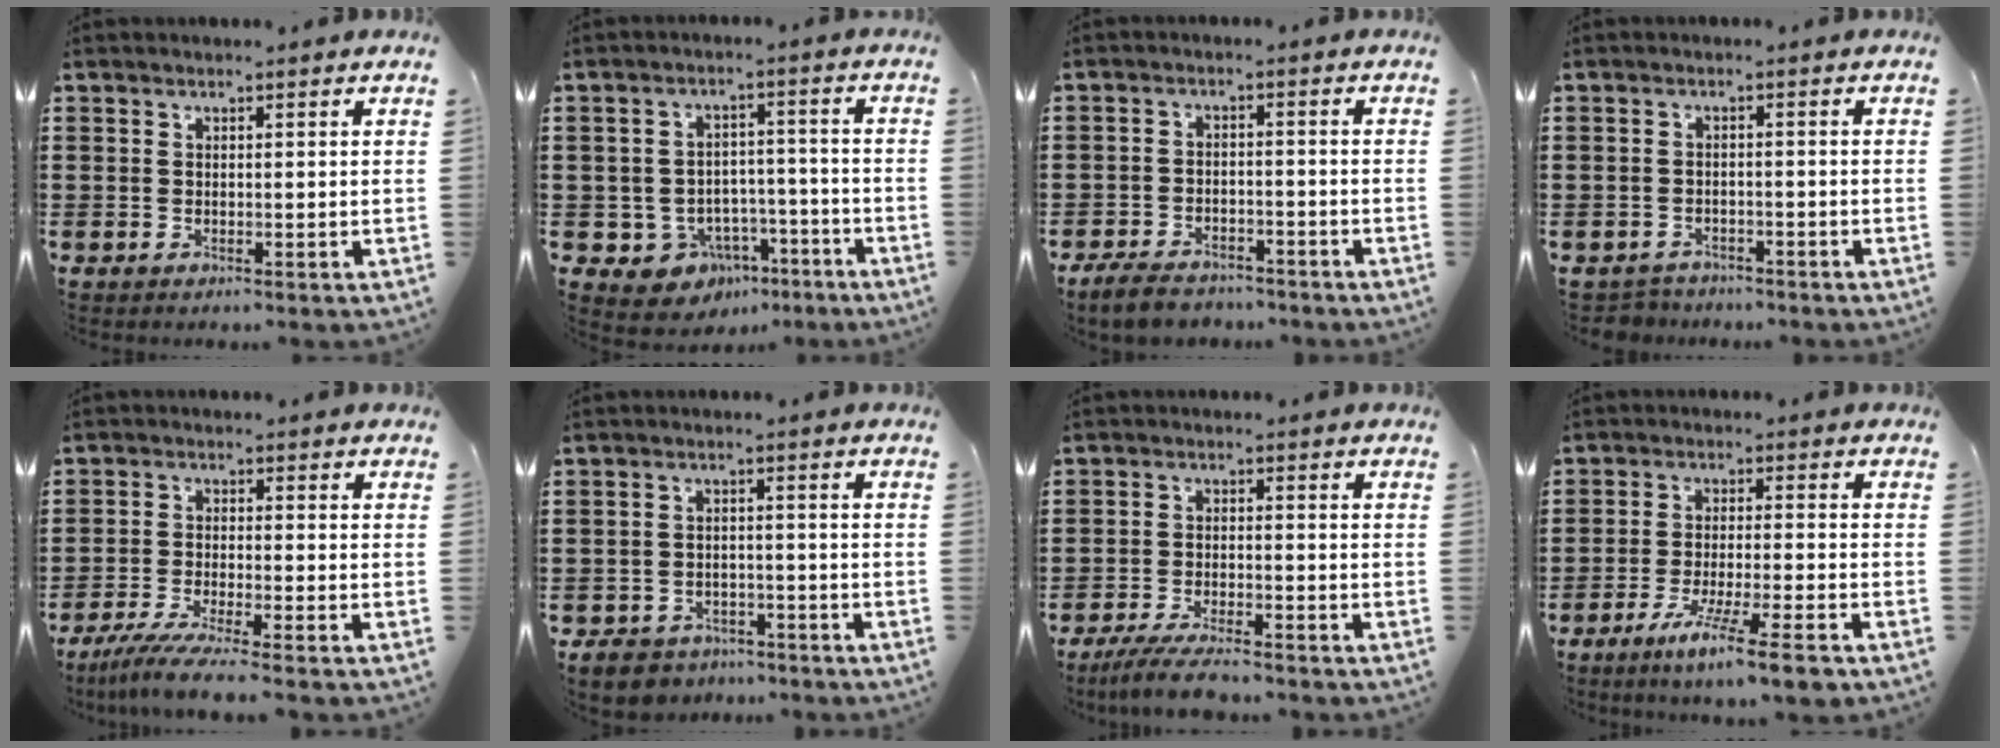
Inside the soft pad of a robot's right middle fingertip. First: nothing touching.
{"total": 5.0, "force": [-3.4, 3.5, 1.1], "torque": [-0.029, 0.020, -0.064]}
{"total": 4.2, "force": [-3.9, 1.1, 1.1], "torque": [-0.026, 0.007, -0.079]}
{"total": 2.0, "force": [-2.0, 0.4, -0.3], "torque": [-0.003, 0.001, -0.046]}
{"total": 4.8, "force": [-4.2, -0.4, 2.3], "torque": [-0.058, -0.021, -0.084]}
{"total": 4.2, "force": [-4.0, 1.3, 0.4], "torque": [-0.024, 0.004, -0.087]}
{"total": 5.0, "force": [-4.4, 0.3, 2.3], "torque": [-0.056, -0.011, -0.089]}
{"total": 7.7, "force": [-5.9, 0.0, 5.0], "torque": [-0.088, -0.009, -0.107]}